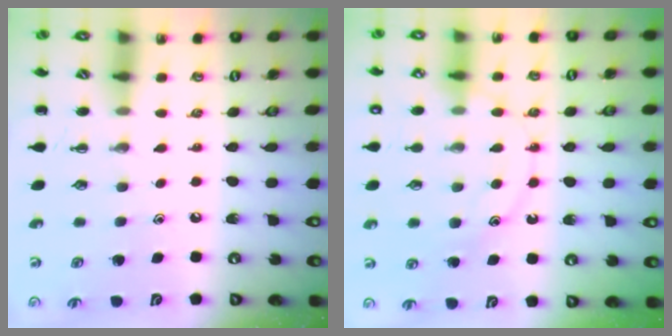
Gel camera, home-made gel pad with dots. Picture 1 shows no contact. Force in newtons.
{"total": 12.8, "press": 12.8, "slide": 0.7}